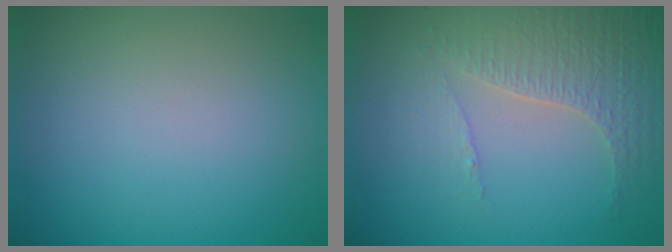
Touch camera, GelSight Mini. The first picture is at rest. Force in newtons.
{"total": 4.3, "press": 3.0, "slide": 3.0}